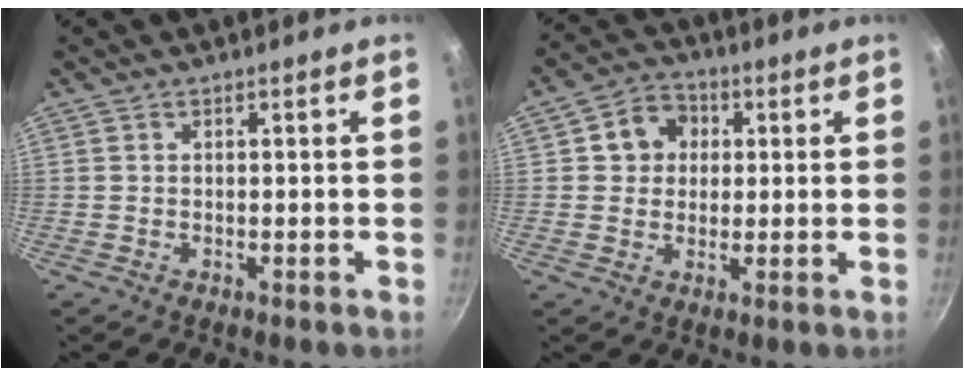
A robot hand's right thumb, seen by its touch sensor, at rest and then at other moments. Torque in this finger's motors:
{"motor_torque": [-0.79, 0.86, 0.05, -0.05, 0.03]}